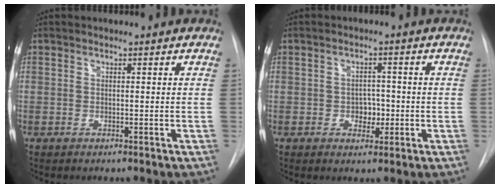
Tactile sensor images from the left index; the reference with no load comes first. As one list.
[{"total": 3.0, "force": [-0.6, 2.2, 1.9], "torque": [-0.020, 0.005, -0.005]}]